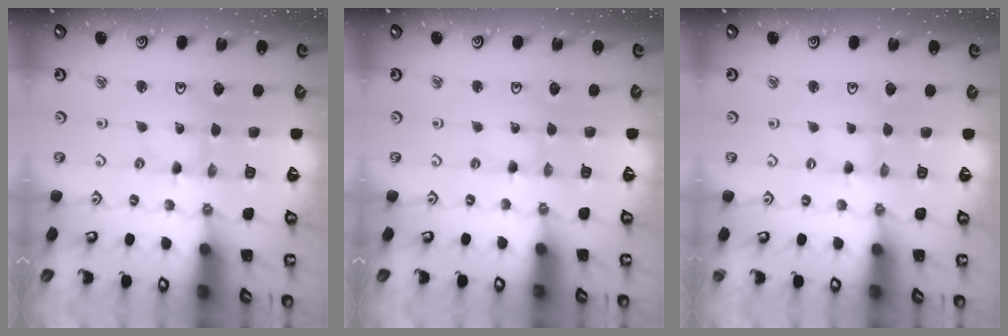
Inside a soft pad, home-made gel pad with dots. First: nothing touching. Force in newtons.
{"total": 0.6, "press": 0.6, "slide": 0.1}
{"total": 0.0}